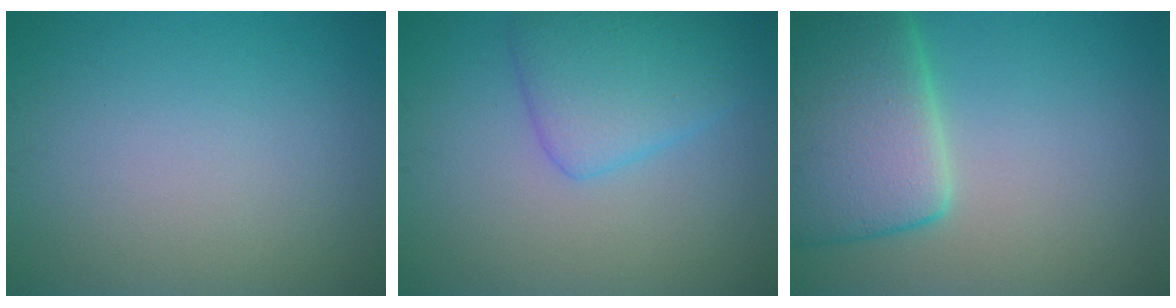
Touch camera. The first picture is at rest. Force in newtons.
{"total": 4.5, "press": 4.5, "slide": 0.2}
{"total": 9.2, "press": 9.2, "slide": 0.7}